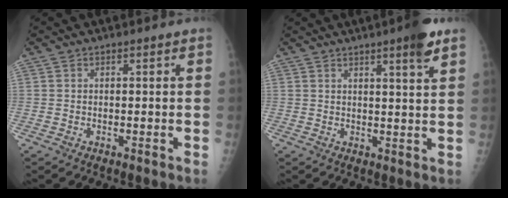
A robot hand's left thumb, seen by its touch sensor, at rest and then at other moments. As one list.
[{"total": 5.8, "force": [3.6, 0.4, 4.5], "torque": [-0.058, -0.019, 0.048]}]